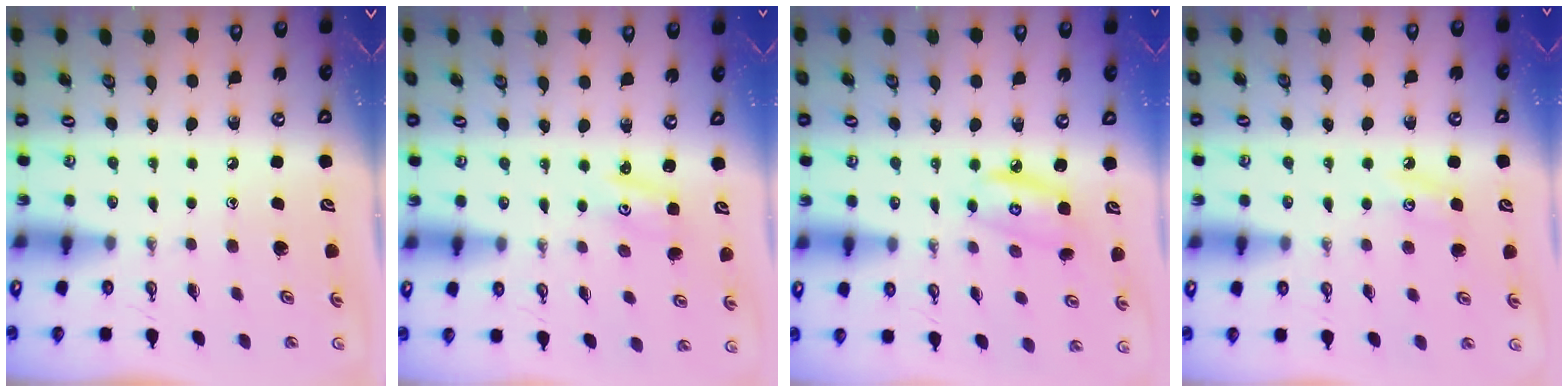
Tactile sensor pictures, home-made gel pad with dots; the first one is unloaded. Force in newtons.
{"total": 1.4, "press": 1.4, "slide": 0.2}
{"total": 6.0, "press": 6.0, "slide": 0.4}
{"total": 4.3, "press": 4.2, "slide": 0.8}